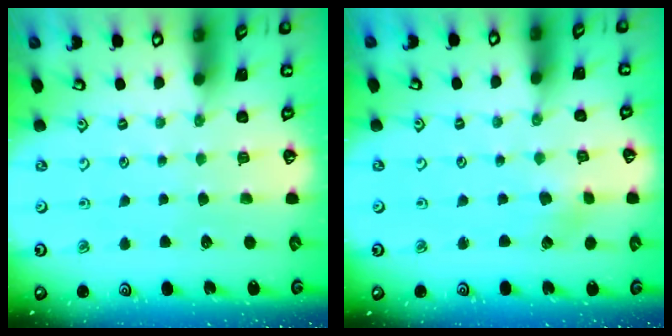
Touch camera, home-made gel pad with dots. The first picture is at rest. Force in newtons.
{"total": 2.0, "press": 2.0, "slide": 0.3}